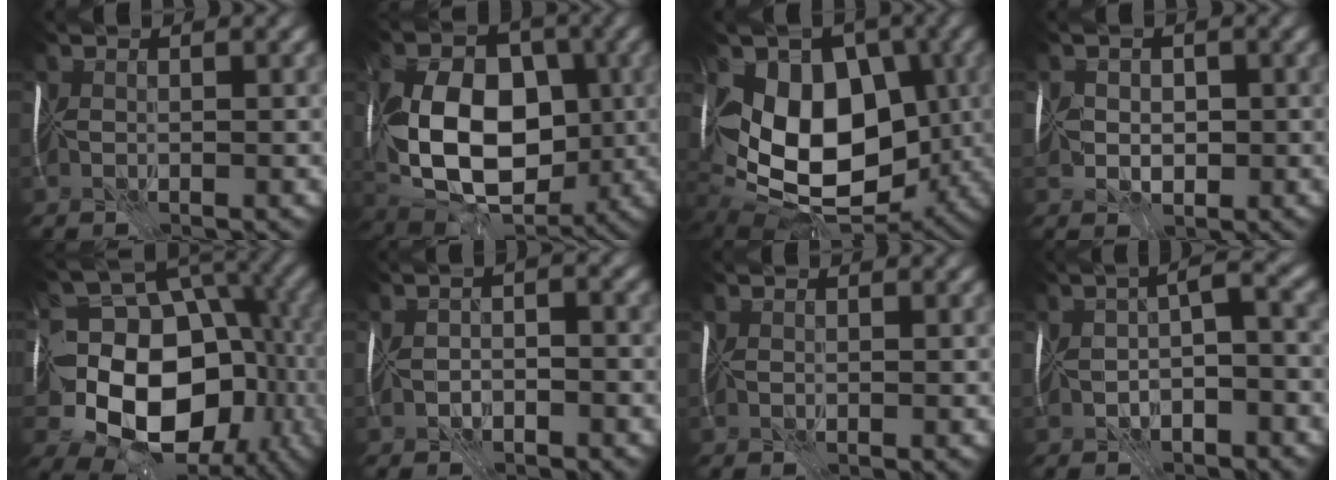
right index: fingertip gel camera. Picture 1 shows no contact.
{"total": 12.9, "force": [-1.0, 8.7, 9.4], "torque": [-0.165, -0.020, -0.012]}
{"total": 13.3, "force": [0.4, 9.1, 9.8], "torque": [-0.133, -0.014, 0.005]}
{"total": 2.0, "force": [-0.4, 1.8, 0.9], "torque": [-0.014, -0.004, -0.011]}
{"total": 15.2, "force": [-3.0, 11.3, 9.7], "torque": [-0.142, -0.017, -0.047]}
{"total": 1.9, "force": [-1.6, 0.5, 0.9], "torque": [-0.013, -0.002, -0.033]}
{"total": 0.0}
{"total": 3.9, "force": [-1.6, 1.3, 3.3], "torque": [-0.055, 0.004, -0.037]}